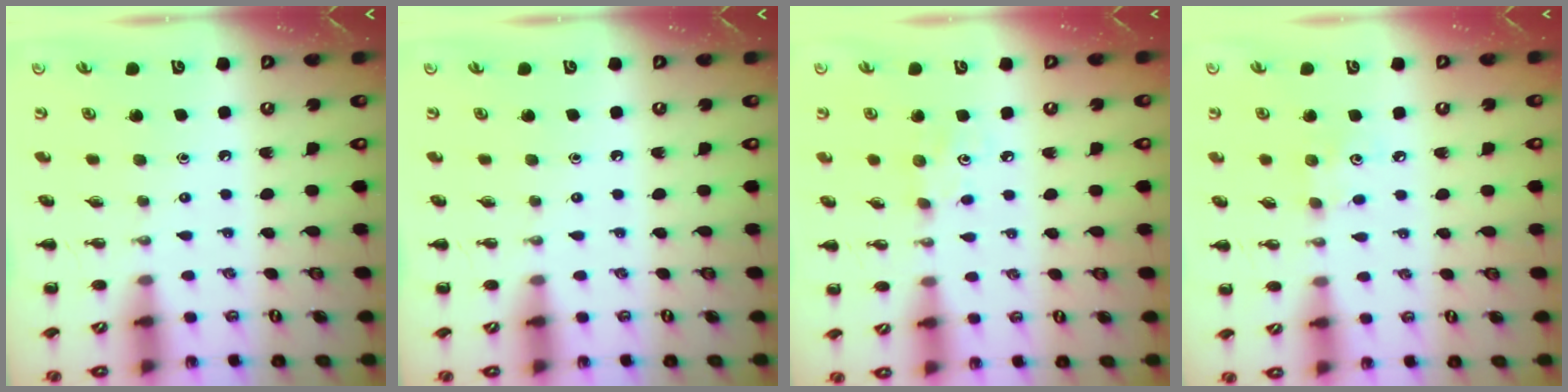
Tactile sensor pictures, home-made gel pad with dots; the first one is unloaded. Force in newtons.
{"total": 0.0}
{"total": 3.7, "press": 3.6, "slide": 0.9}
{"total": 4.5, "press": 4.4, "slide": 1.1}